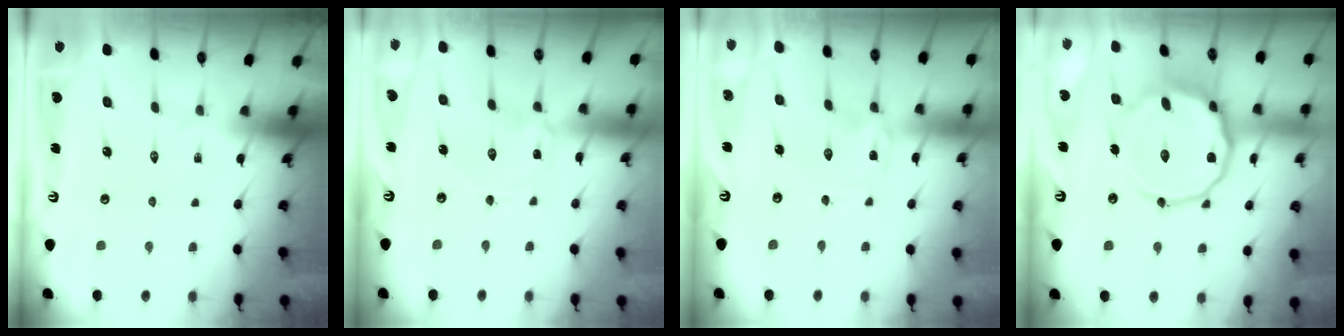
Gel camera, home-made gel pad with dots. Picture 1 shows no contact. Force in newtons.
{"total": 0.0}
{"total": 0.0}
{"total": 18.3, "press": 18.2, "slide": 1.4}